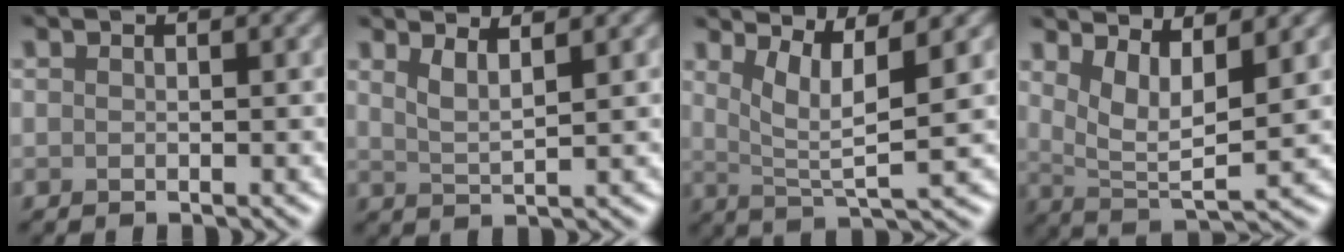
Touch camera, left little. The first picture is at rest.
{"total": 2.4, "force": [1.6, 0.6, 1.7], "torque": [-0.025, -0.003, 0.030]}
{"total": 4.8, "force": [2.2, 0.9, 4.1], "torque": [-0.074, -0.006, 0.043]}
{"total": 4.9, "force": [2.4, 1.5, 4.0], "torque": [-0.081, -0.011, 0.052]}